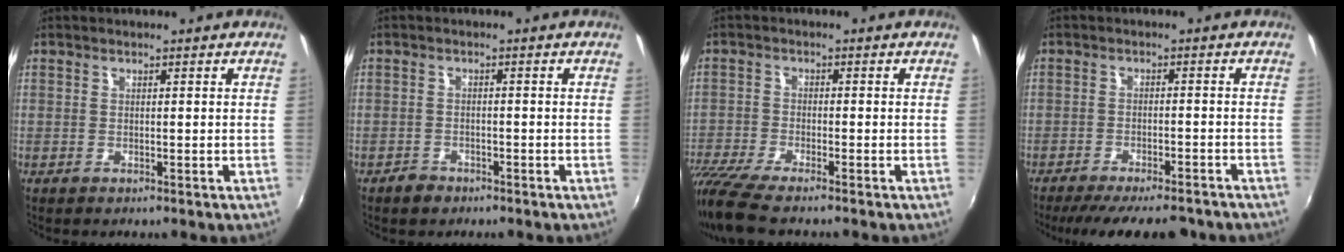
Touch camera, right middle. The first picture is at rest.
{"total": 2.3, "force": [-1.9, 1.3, 0.5], "torque": [-0.015, 0.002, -0.031]}
{"total": 10.0, "force": [-8.4, 1.3, 5.2], "torque": [-0.131, -0.039, -0.158]}
{"total": 14.6, "force": [-12.3, 3.6, 7.0], "torque": [-0.139, -0.029, -0.171]}